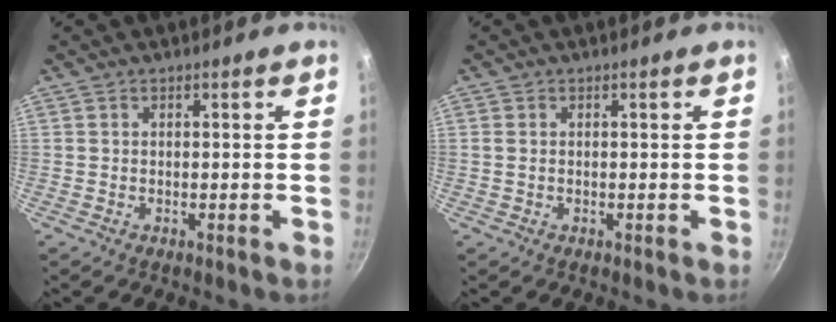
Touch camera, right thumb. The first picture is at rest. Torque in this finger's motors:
{"motor_torque": [-0.10, -0.20, -0.36, 0.18, -0.03]}